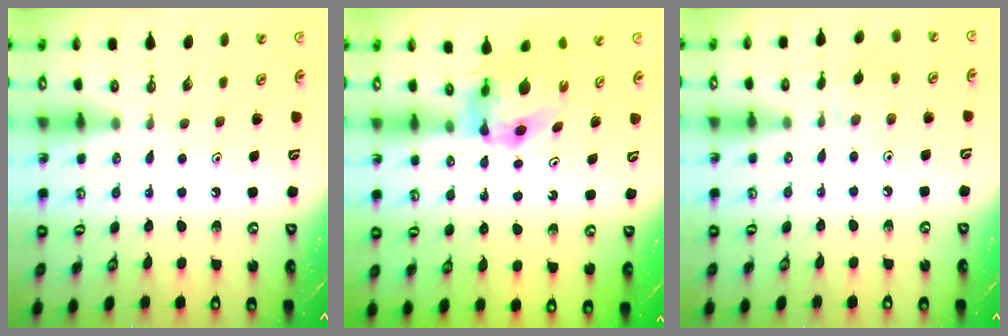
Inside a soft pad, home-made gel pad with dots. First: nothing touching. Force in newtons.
{"total": 6.6, "press": 6.6, "slide": 0.9}
{"total": 2.8, "press": 2.7, "slide": 0.5}